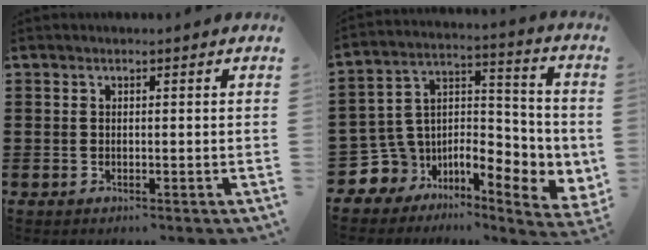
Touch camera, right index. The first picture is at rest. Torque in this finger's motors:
{"motor_torque": [1.23, 0.22, 0.31, 0.10]}